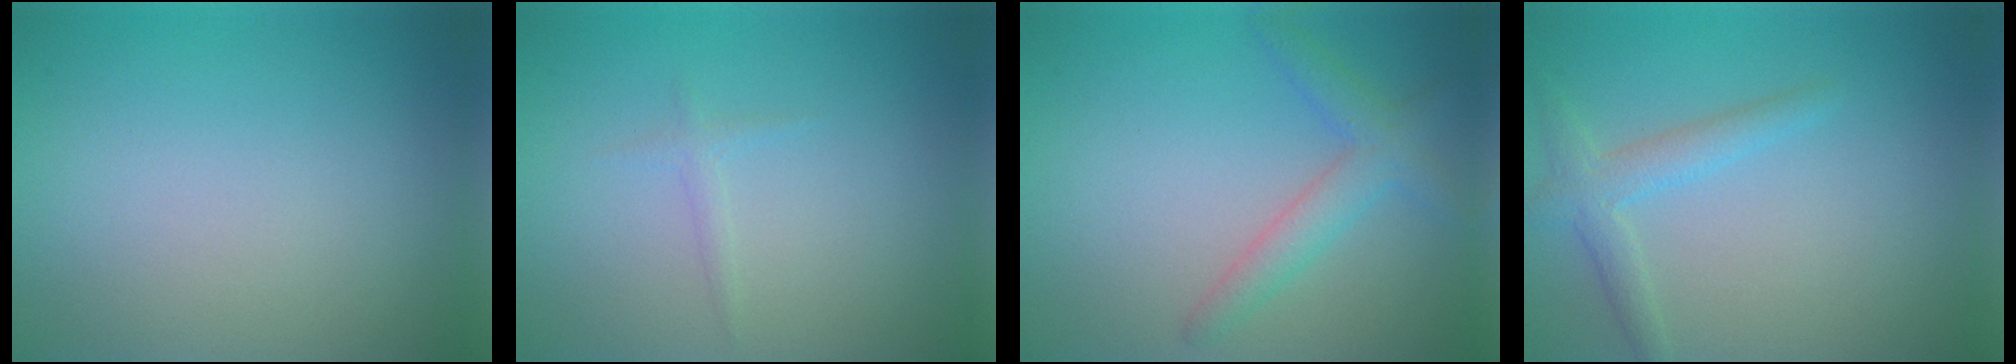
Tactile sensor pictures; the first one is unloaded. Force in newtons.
{"total": 0.8, "press": 0.8, "slide": 0.0}
{"total": 2.9, "press": 2.9, "slide": 0.1}
{"total": 2.3, "press": 2.3, "slide": 0.2}